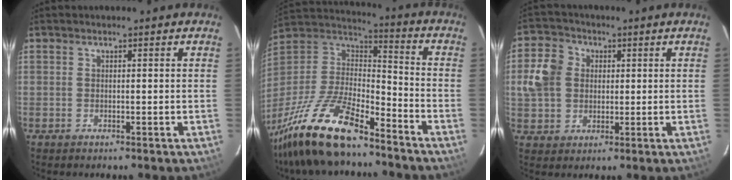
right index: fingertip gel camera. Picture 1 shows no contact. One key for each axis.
{"total": 22.1, "fx": -16.2, "fy": 6.3, "fz": 13.6, "tx": -0.288, "ty": -0.026, "tz": -0.294}
{"total": 8.8, "fx": 1.2, "fy": 7.7, "fz": 4.2, "tx": -0.094, "ty": 0.024, "tz": 0.020}